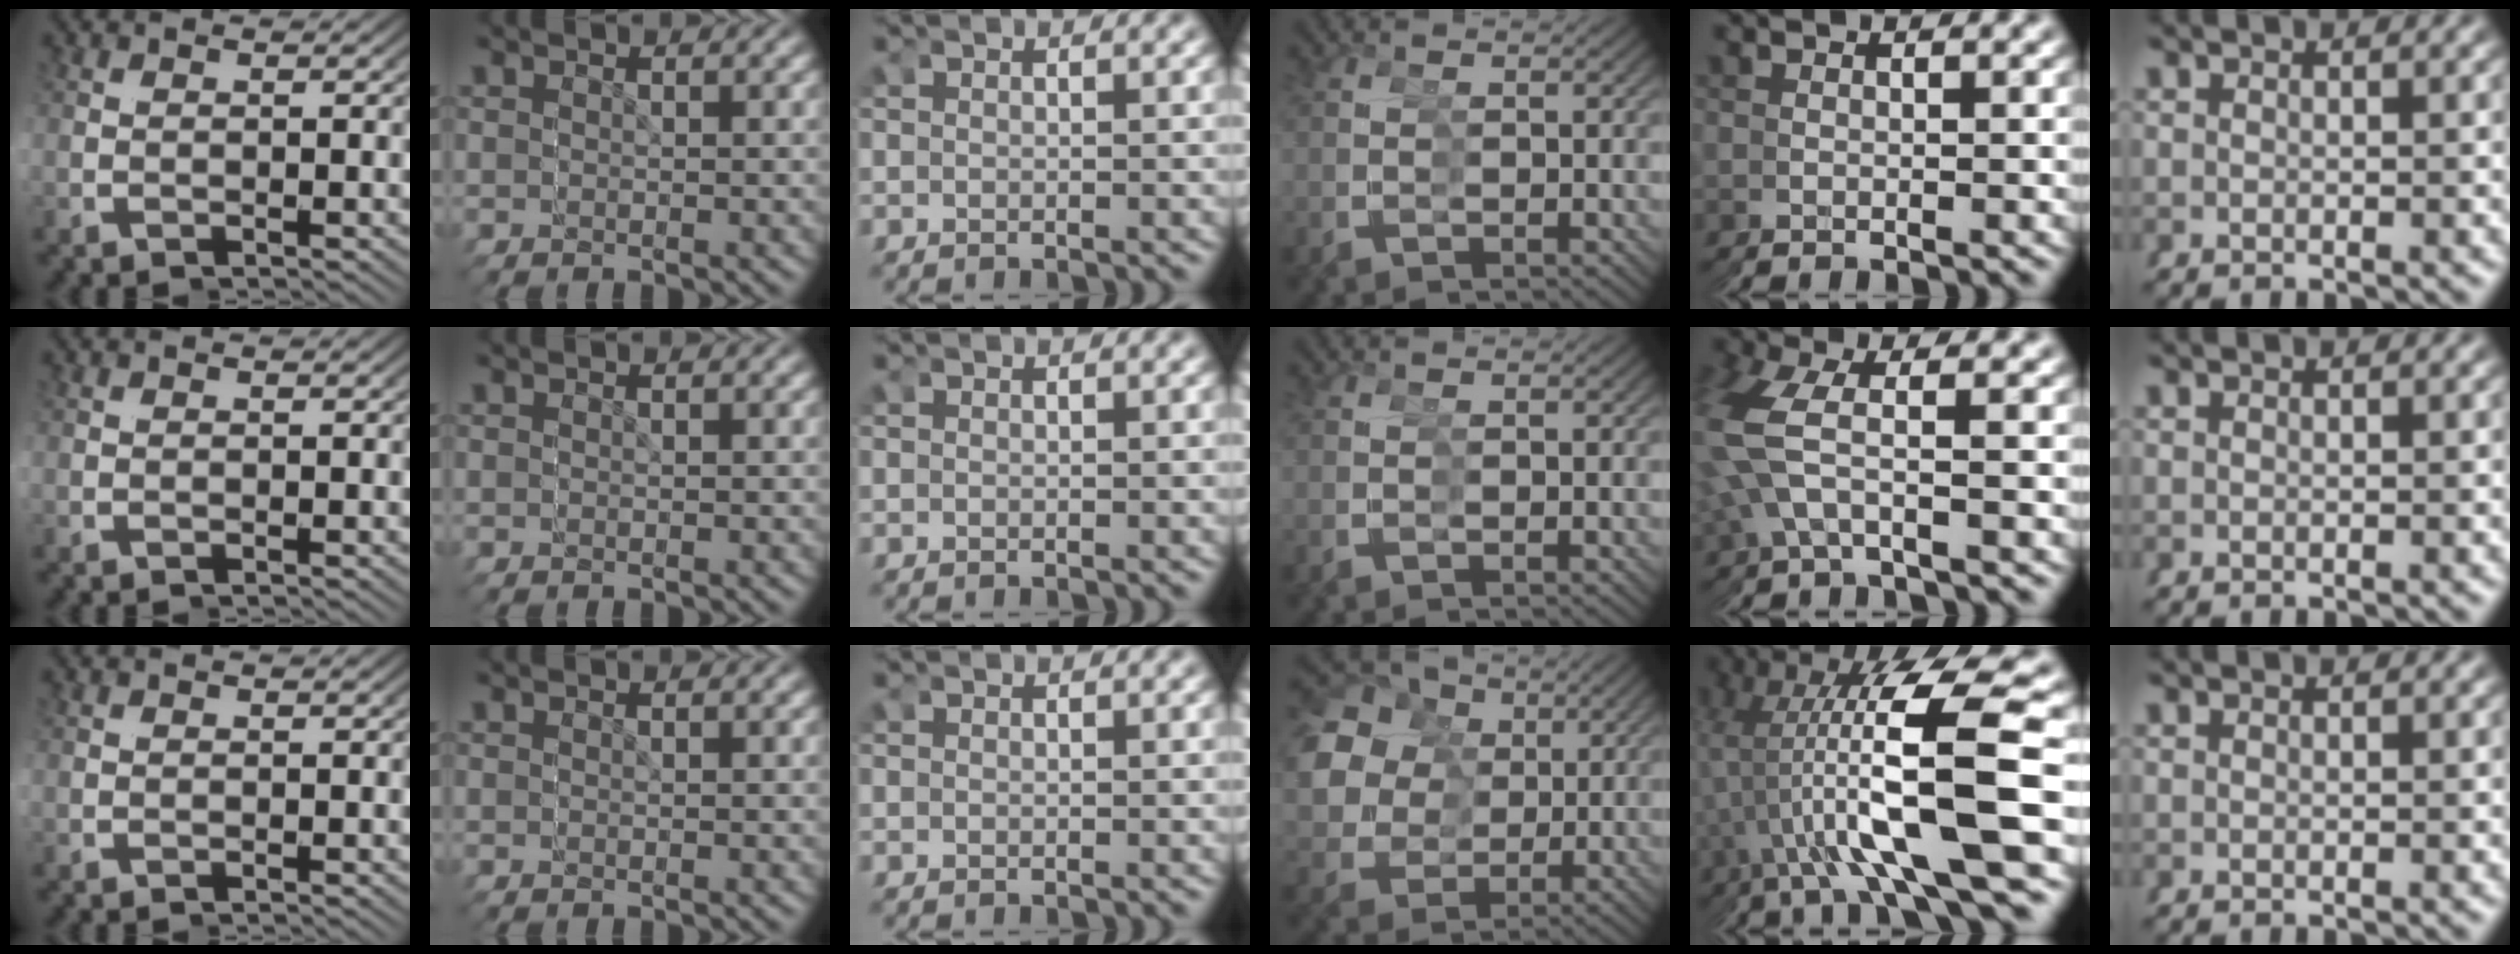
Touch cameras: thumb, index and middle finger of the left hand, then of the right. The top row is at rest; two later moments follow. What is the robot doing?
{"motion": "grasp_and_lifting", "object": "straw"}